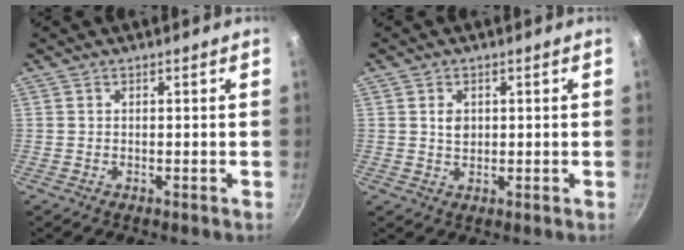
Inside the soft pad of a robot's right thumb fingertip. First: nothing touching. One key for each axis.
{"total": 2.6, "fx": 0.6, "fy": 2.0, "fz": 1.6, "tx": -0.020, "ty": -0.002, "tz": 0.010}